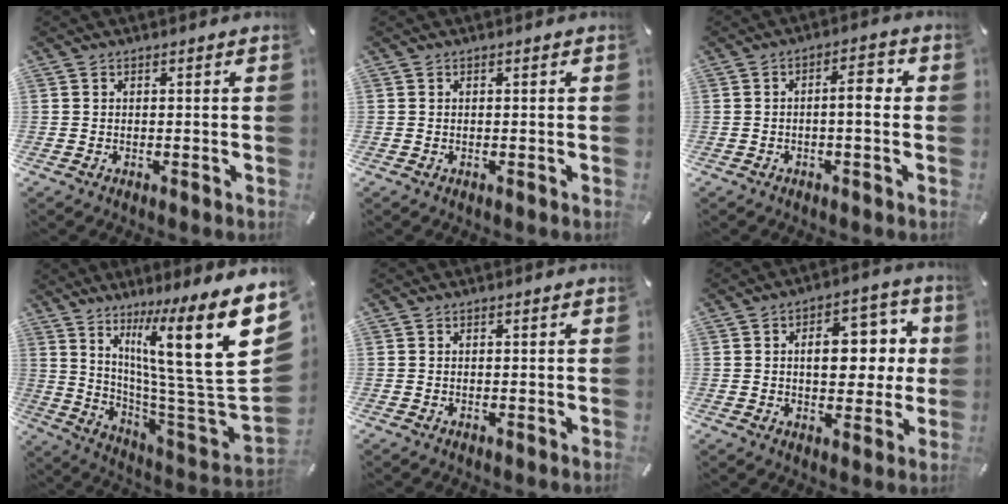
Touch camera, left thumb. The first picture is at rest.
{"total": 0.0}
{"total": 5.9, "force": [0.1, 2.1, 5.5], "torque": [-0.087, 0.011, -0.006]}
{"total": 21.4, "force": [8.9, 3.9, 19.1], "torque": [-0.292, -0.092, 0.131]}
{"total": 0.0}
{"total": 12.9, "force": [2.0, 8.1, 9.8], "torque": [-0.121, -0.007, 0.030]}